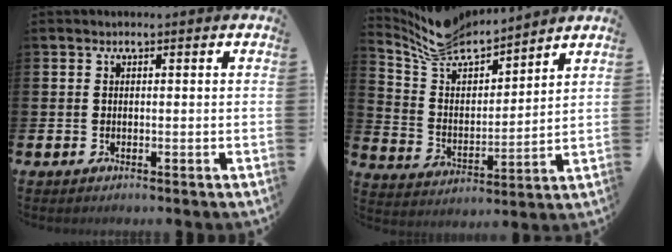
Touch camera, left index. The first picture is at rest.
{"total": 8.5, "force": [8.0, 2.2, 1.6], "torque": [-0.074, -0.050, 0.150]}